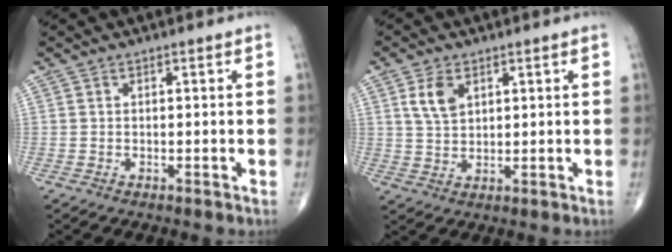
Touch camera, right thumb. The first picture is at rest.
{"total": 5.1, "force": [2.2, 3.0, 3.4], "torque": [-0.059, -0.009, 0.046]}